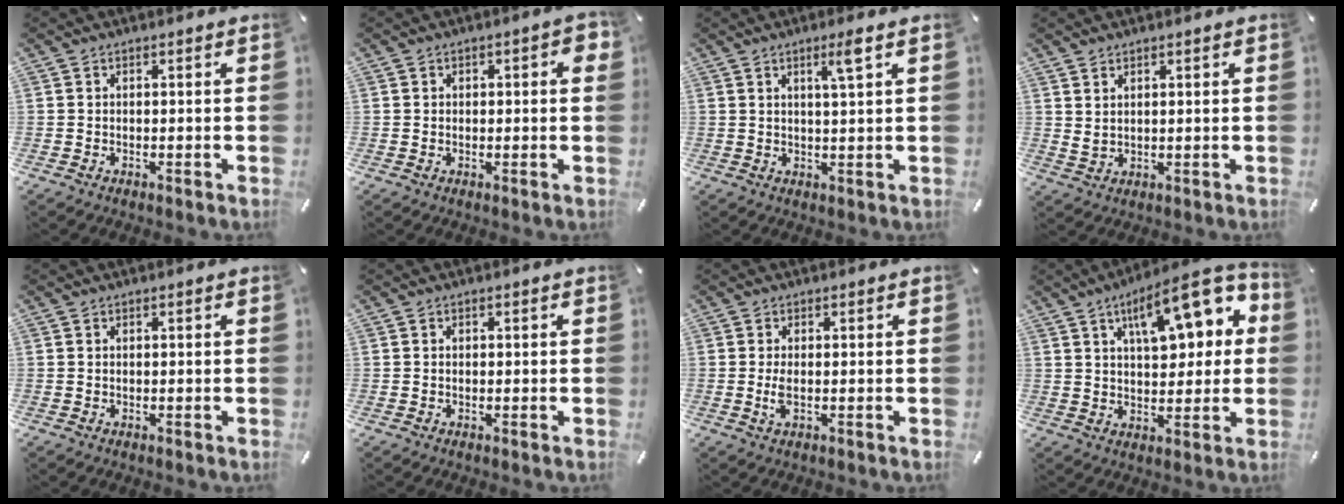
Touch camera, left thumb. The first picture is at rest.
{"total": 2.3, "force": [0.2, 1.4, 1.9], "torque": [-0.019, 0.003, -0.003]}
{"total": 4.8, "force": [2.6, 0.1, 4.1], "torque": [-0.077, -0.002, 0.039]}
{"total": 2.1, "force": [1.7, 0.8, 0.9], "torque": [-0.021, -0.006, 0.032]}
{"total": 0.0}
{"total": 0.5, "force": [0.0, 0.5, 0.2], "torque": [-0.005, 0.002, 0.000]}
{"total": 2.8, "force": [-0.2, 0.9, 2.6], "torque": [-0.062, -0.006, -0.007]}
{"total": 16.6, "force": [6.9, 7.9, 13.0], "torque": [-0.178, -0.020, 0.110]}